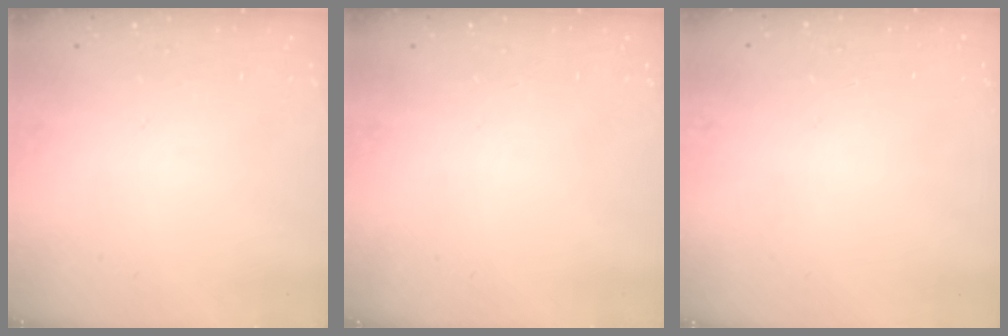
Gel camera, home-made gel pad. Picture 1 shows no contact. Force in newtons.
{"total": 0.0}
{"total": 0.0}